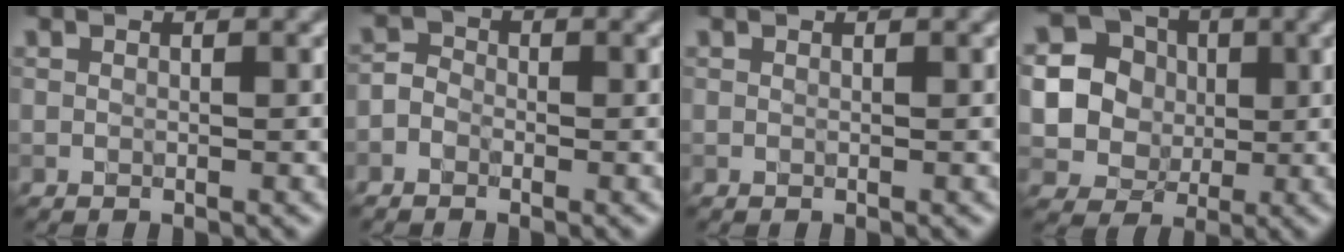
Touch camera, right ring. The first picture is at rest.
{"total": 1.4, "force": [-0.9, 0.9, 0.5], "torque": [-0.001, 0.004, -0.025]}
{"total": 0.0}
{"total": 13.2, "force": [1.8, 12.5, 3.8], "torque": [-0.120, 0.019, 0.028]}